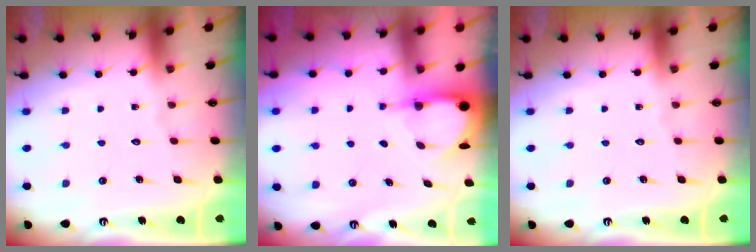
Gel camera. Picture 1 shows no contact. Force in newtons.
{"total": 3.9, "press": 3.9, "slide": 0.3}
{"total": 0.0}